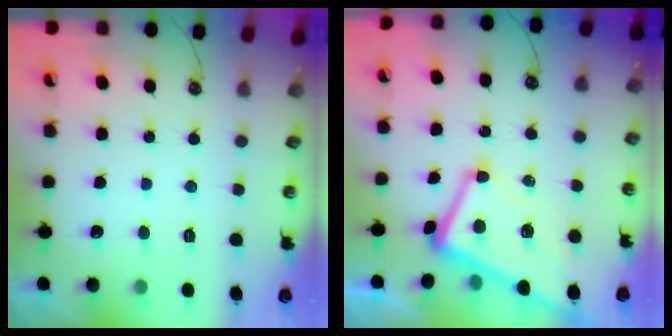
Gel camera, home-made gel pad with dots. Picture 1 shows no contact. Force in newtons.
{"total": 1.4, "press": 1.1, "slide": 0.9}